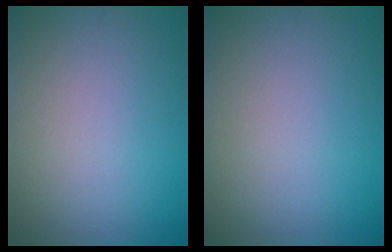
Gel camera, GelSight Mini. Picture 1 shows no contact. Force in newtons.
{"total": 0.0}